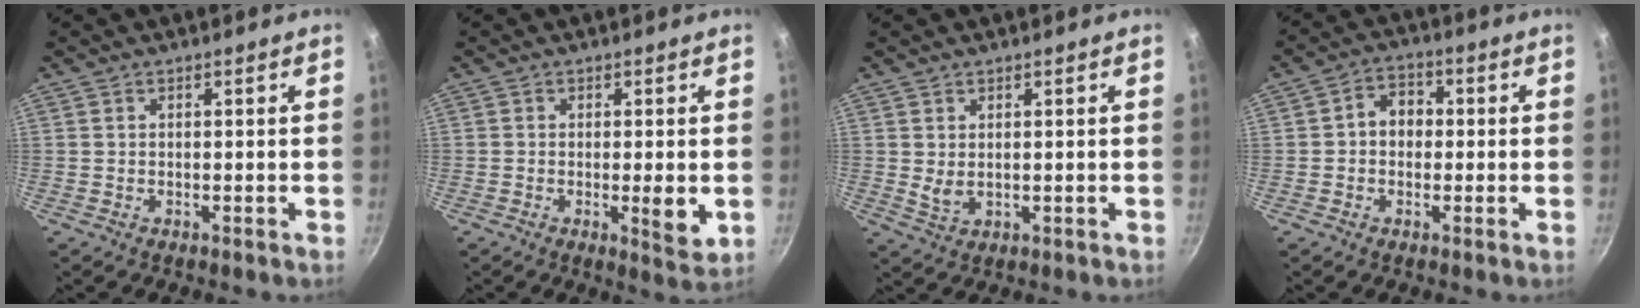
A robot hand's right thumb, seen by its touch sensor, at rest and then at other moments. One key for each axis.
{"total": 4.9, "fx": -0.7, "fy": 1.3, "fz": 4.7, "tx": -0.073, "ty": -0.011, "tz": -0.009}
{"total": 2.7, "fx": 0.7, "fy": 1.6, "fz": 2.0, "tx": -0.036, "ty": -0.009, "tz": 0.018}
{"total": 5.5, "fx": 0.0, "fy": 4.4, "fz": 3.2, "tx": -0.021, "ty": 0.013, "tz": -0.008}